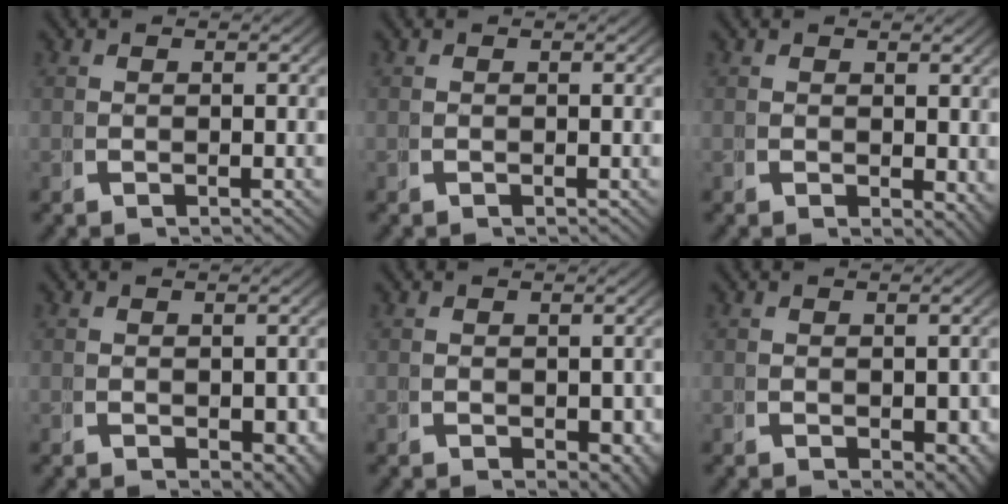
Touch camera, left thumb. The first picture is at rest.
{"total": 0.0}
{"total": 1.6, "force": [0.7, 1.0, 1.1], "torque": [-0.010, -0.010, 0.016]}
{"total": 1.6, "force": [0.3, 0.8, 1.3], "torque": [-0.012, -0.017, 0.015]}
{"total": 2.0, "force": [0.0, 1.3, 1.5], "torque": [-0.020, -0.015, 0.008]}
{"total": 2.0, "force": [0.0, 1.3, 1.5], "torque": [-0.020, -0.015, 0.008]}